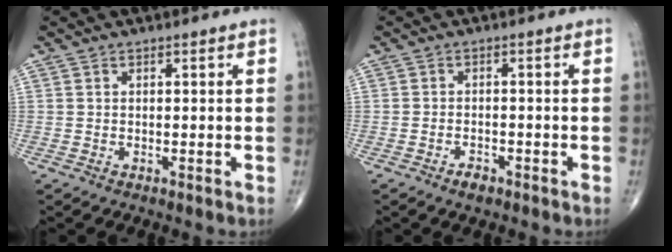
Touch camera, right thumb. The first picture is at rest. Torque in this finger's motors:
{"motor_torque": [-0.11, -0.07, 0.09, 0.06, 0.02]}